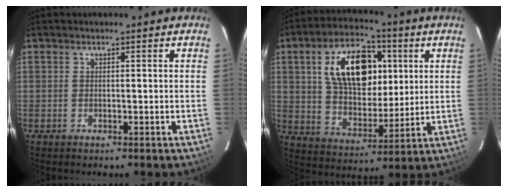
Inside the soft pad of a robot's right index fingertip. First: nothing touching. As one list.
[{"total": 17.8, "force": [5.2, 10.3, 13.5], "torque": [-0.242, 0.025, 0.096]}]